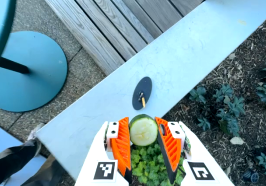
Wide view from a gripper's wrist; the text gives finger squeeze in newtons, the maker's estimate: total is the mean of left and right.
{"total": 9.2, "left": 9.4, "right": 9.0}